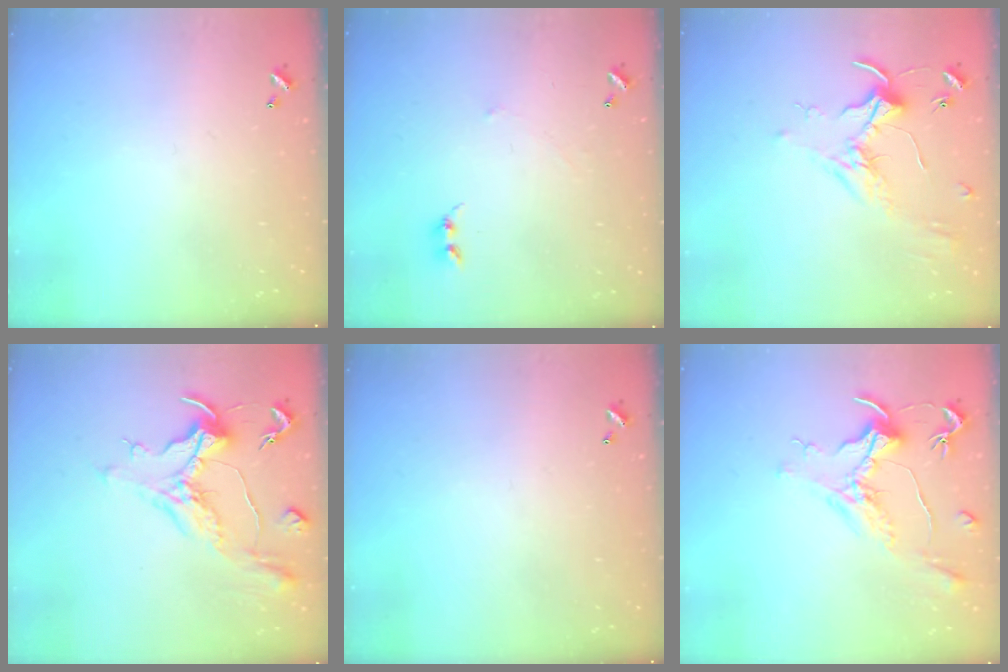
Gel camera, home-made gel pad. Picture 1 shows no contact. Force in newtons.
{"total": 2.3, "press": 2.3, "slide": 0.3}
{"total": 1.6, "press": 1.6, "slide": 0.4}
{"total": 1.6, "press": 1.5, "slide": 0.6}
{"total": 0.0}
{"total": 1.5, "press": 1.2, "slide": 0.9}